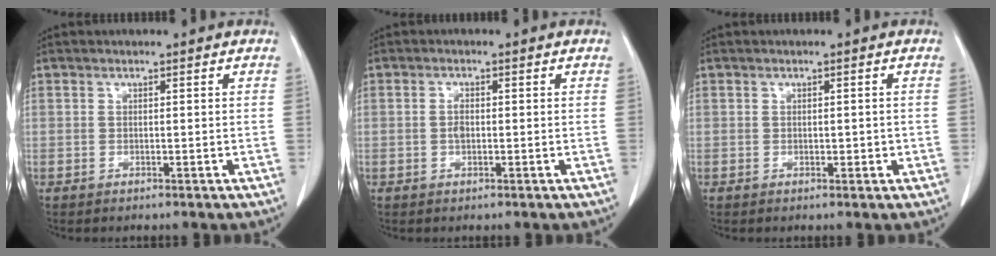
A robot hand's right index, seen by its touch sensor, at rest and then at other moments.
{"total": 1.6, "force": [-0.1, 0.8, 1.3], "torque": [-0.027, 0.002, -0.003]}
{"total": 1.3, "force": [-0.2, 0.8, 1.0], "torque": [-0.012, 0.002, 0.000]}